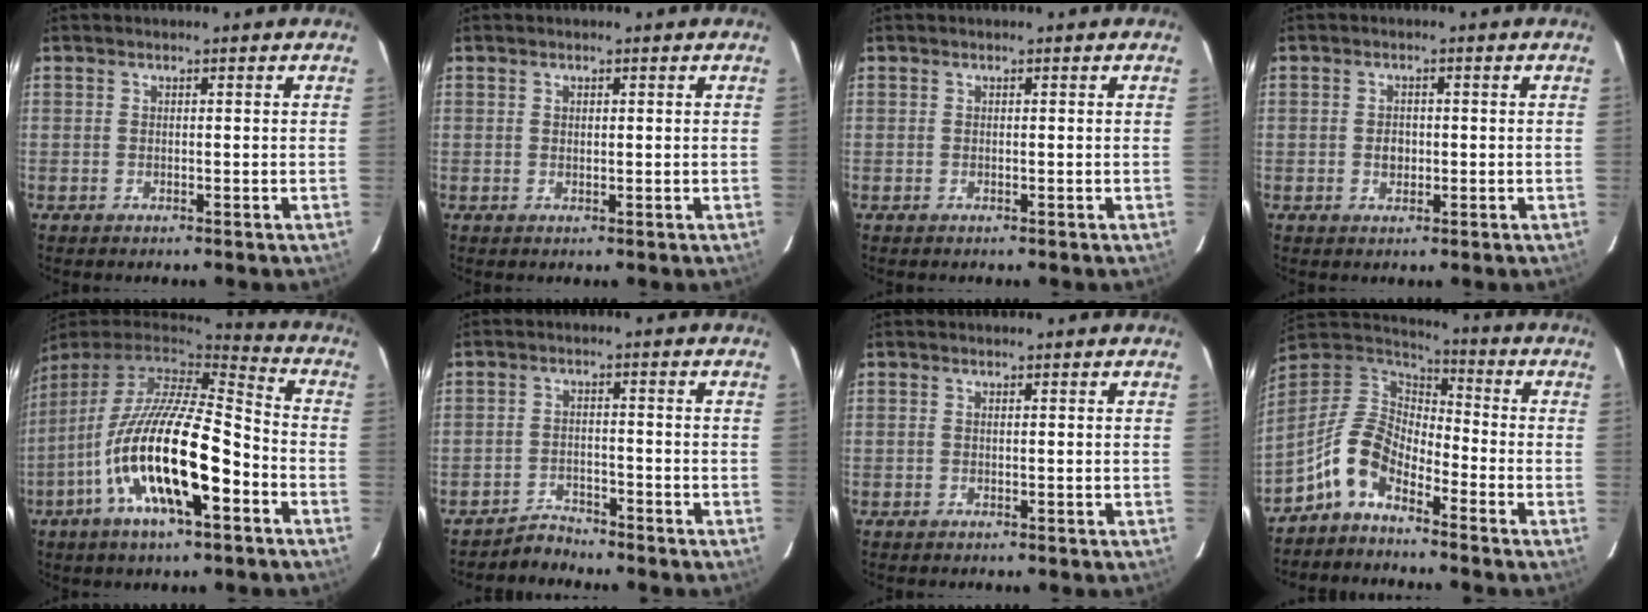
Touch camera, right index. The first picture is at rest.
{"total": 0.7, "force": [0.3, 0.5, 0.4], "torque": [-0.007, 0.002, 0.006]}
{"total": 0.0}
{"total": 2.8, "force": [-0.5, 2.2, 1.6], "torque": [-0.028, 0.004, -0.008]}
{"total": 20.6, "force": [-7.9, 5.7, 18.2], "torque": [-0.334, -0.029, -0.147]}
{"total": 3.4, "force": [-3.3, 0.9, -0.4], "torque": [0.003, 0.010, -0.059]}
{"total": 0.0}
{"total": 10.2, "force": [-6.2, 5.2, 6.3], "torque": [-0.135, 0.023, -0.134]}